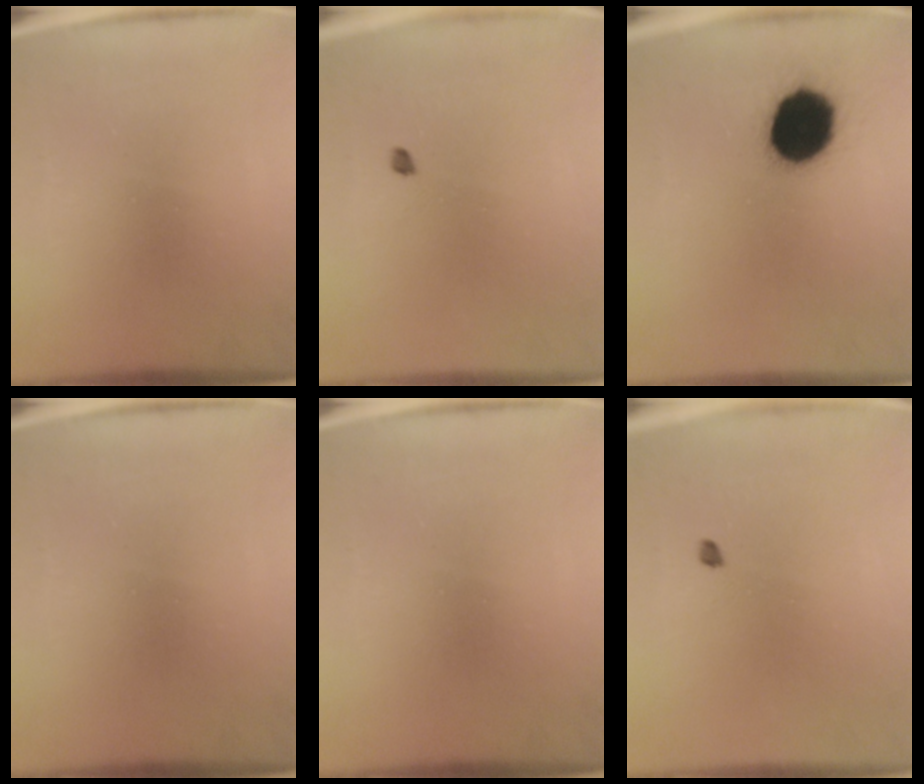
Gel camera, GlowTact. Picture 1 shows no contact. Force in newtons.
{"total": 0.9}
{"total": 16.2}
{"total": 0.0}
{"total": 0.0}
{"total": 0.9}